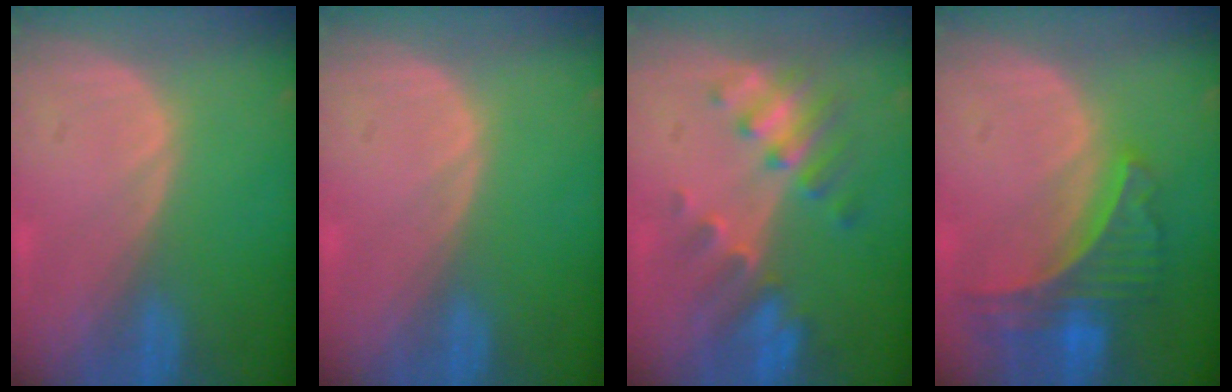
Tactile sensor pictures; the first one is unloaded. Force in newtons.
{"total": 0.0}
{"total": 7.9, "press": 6.9, "slide": 3.7}
{"total": 7.8, "press": 6.8, "slide": 3.8}